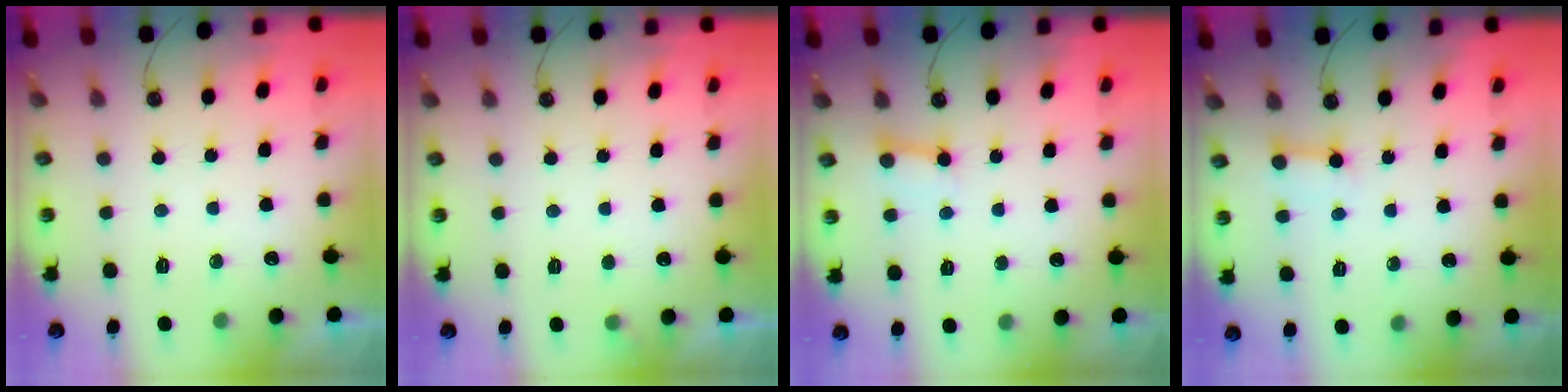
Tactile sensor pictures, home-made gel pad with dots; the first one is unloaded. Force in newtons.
{"total": 2.6, "press": 2.6, "slide": 0.4}
{"total": 4.3, "press": 4.3, "slide": 0.3}
{"total": 3.4, "press": 3.4, "slide": 0.5}